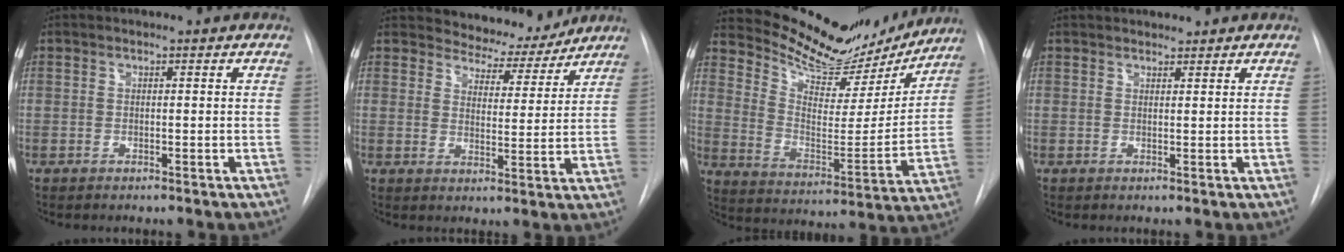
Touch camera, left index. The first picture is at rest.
{"total": 7.6, "force": [7.2, 2.2, 0.1], "torque": [0.002, -0.014, 0.097]}
{"total": 18.3, "force": [17.1, 5.0, 4.4], "torque": [-0.069, -0.035, 0.249]}
{"total": 3.1, "force": [2.9, 0.9, 0.5], "torque": [-0.005, 0.017, 0.042]}